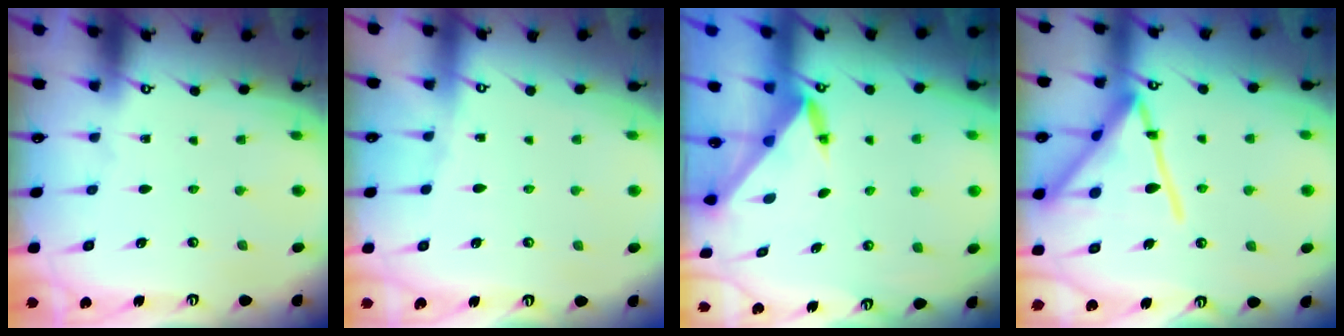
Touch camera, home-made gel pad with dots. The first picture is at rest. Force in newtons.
{"total": 2.2, "press": 2.1, "slide": 0.5}
{"total": 3.4, "press": 3.4, "slide": 0.4}
{"total": 20.5, "press": 20.4, "slide": 1.8}